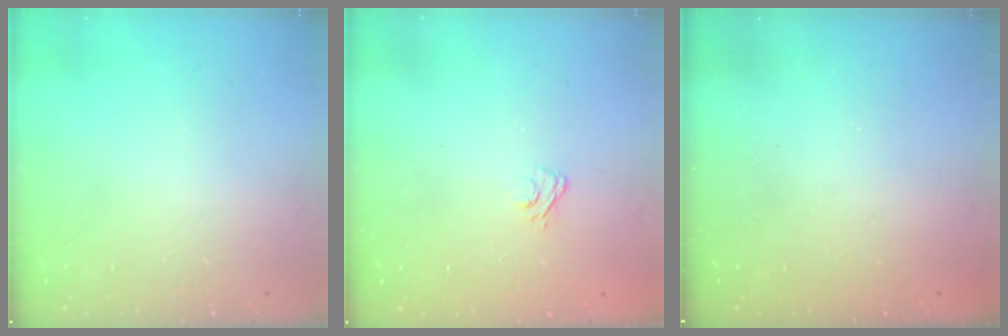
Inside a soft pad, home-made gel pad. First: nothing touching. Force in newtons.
{"total": 2.9, "press": 2.6, "slide": 1.2}
{"total": 2.2, "press": 2.1, "slide": 0.7}